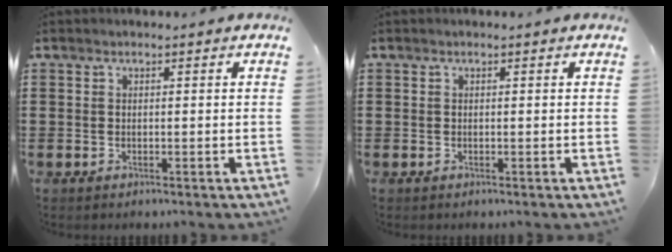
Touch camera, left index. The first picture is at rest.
{"total": 0.0}